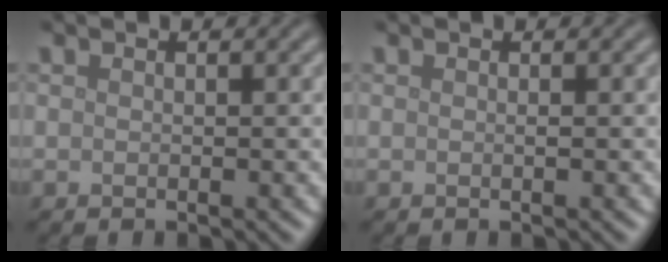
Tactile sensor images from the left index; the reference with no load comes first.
{"total": 0.0}